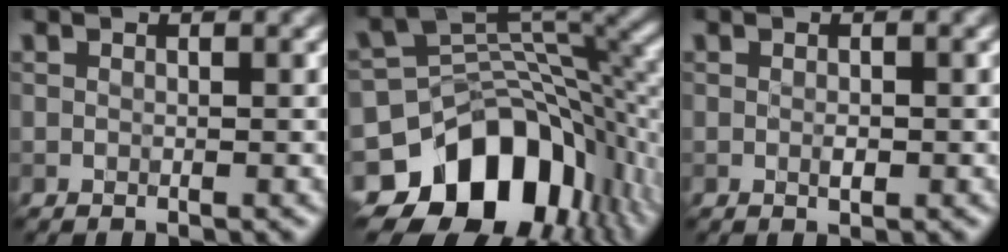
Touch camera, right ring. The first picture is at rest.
{"total": 14.6, "force": [-6.7, 9.9, 8.3], "torque": [-0.143, -0.004, -0.106]}
{"total": 0.9, "force": [-0.1, 0.4, 0.8], "torque": [-0.015, -0.002, -0.001]}